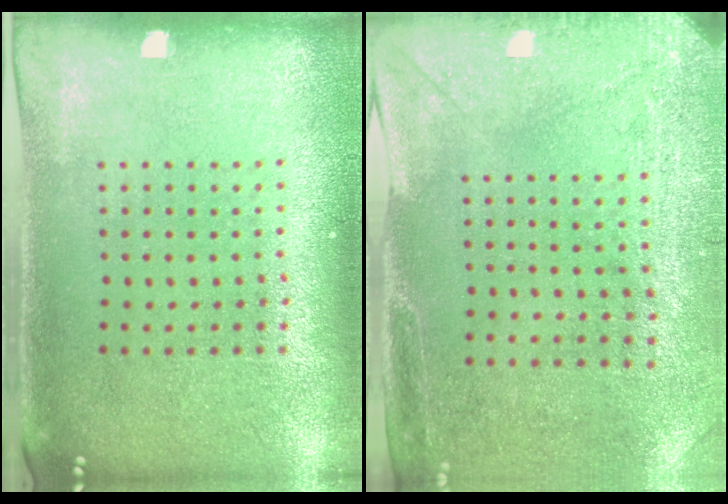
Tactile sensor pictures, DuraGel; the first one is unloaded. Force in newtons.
{"total": 2.9, "press": 2.3, "slide": 1.8}